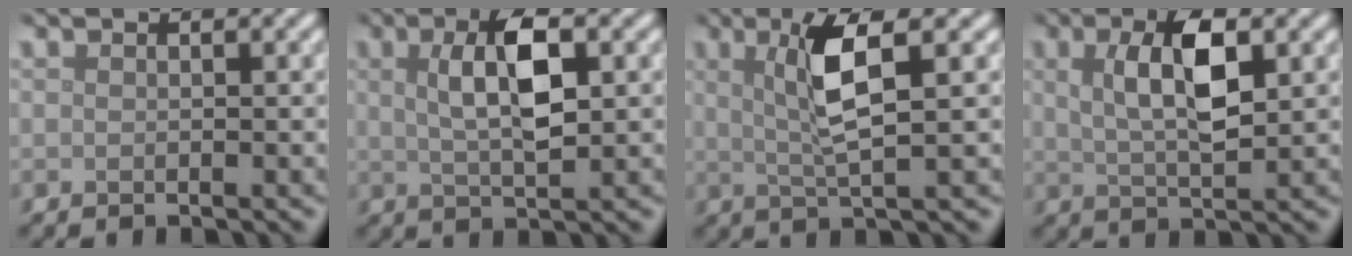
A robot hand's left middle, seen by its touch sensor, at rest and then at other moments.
{"total": 5.2, "force": [1.3, 1.7, 4.7], "torque": [-0.089, 0.006, 0.023]}
{"total": 4.5, "force": [1.2, 0.6, 4.3], "torque": [-0.086, 0.004, 0.026]}
{"total": 5.3, "force": [1.5, 1.8, 4.8], "torque": [-0.092, 0.005, 0.026]}